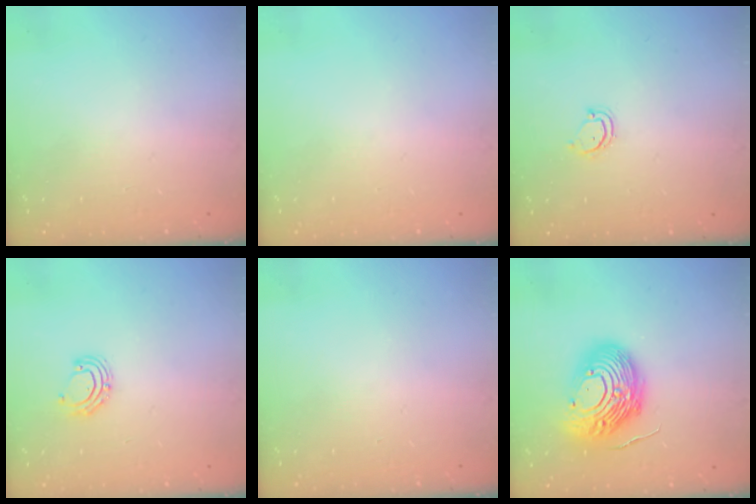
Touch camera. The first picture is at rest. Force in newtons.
{"total": 0.0}
{"total": 3.6, "press": 3.6, "slide": 0.2}
{"total": 5.3, "press": 5.1, "slide": 1.4}
{"total": 0.0}
{"total": 16.8, "press": 16.7, "slide": 1.9}